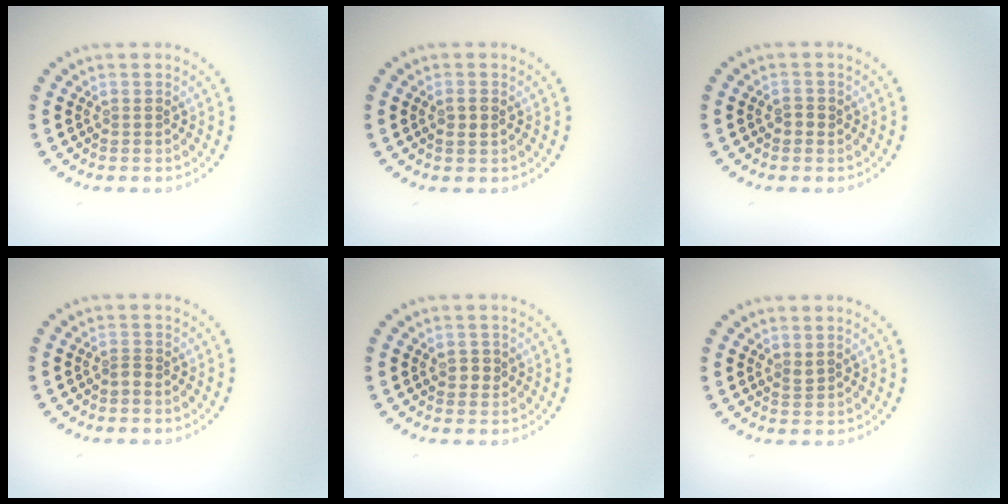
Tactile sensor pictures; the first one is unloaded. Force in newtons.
{"total": 1.1, "press": 1.1, "slide": 0.2}
{"total": 1.1, "press": 1.0, "slide": 0.2}
{"total": 0.9, "press": 0.5, "slide": 0.7}
{"total": 1.2, "press": 1.2, "slide": 0.3}
{"total": 0.6, "press": 0.5, "slide": 0.3}